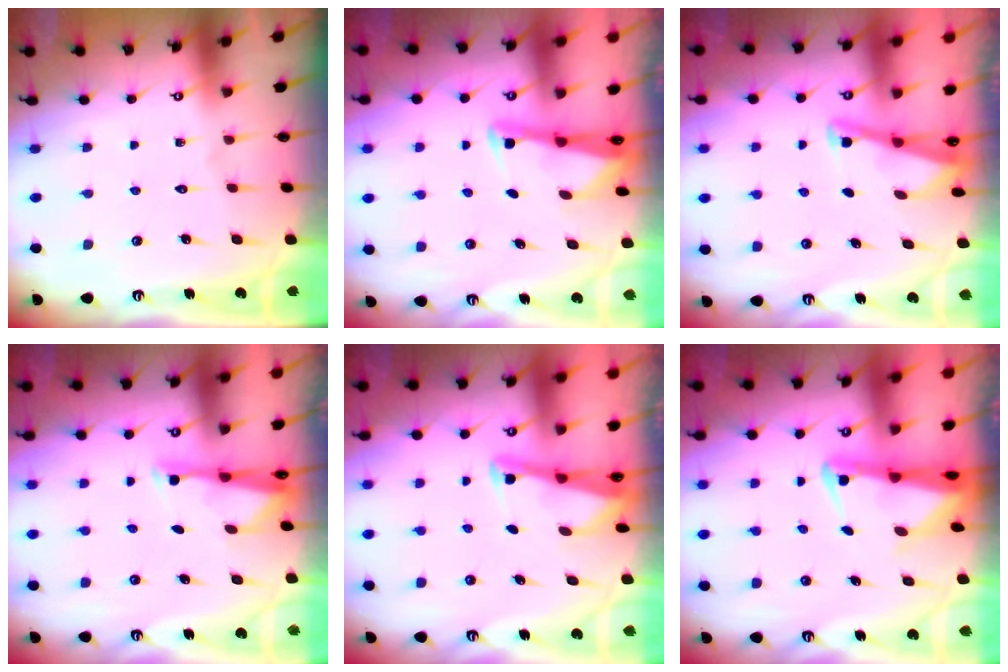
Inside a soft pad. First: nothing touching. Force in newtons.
{"total": 2.7, "press": 2.7, "slide": 0.3}
{"total": 2.9, "press": 2.9, "slide": 0.4}
{"total": 2.8, "press": 2.8, "slide": 0.5}
{"total": 2.5, "press": 2.5, "slide": 0.1}
{"total": 3.7, "press": 3.6, "slide": 0.8}